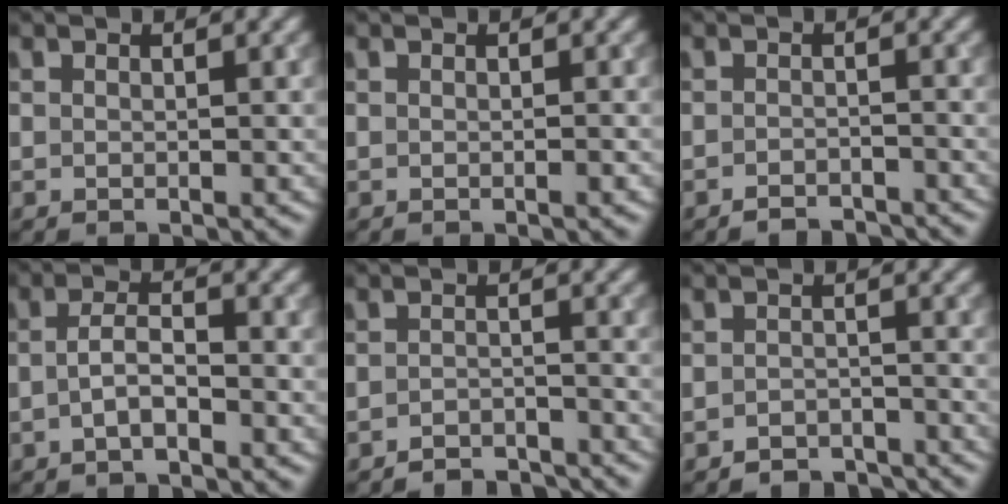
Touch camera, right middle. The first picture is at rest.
{"total": 0.6, "force": [-0.3, 0.0, 0.5], "torque": [-0.006, 0.002, -0.003]}
{"total": 2.6, "force": [-2.4, 0.5, 0.7], "torque": [-0.004, 0.004, -0.036]}
{"total": 2.2, "force": [-0.9, 0.7, 1.9], "torque": [-0.039, 0.005, -0.021]}
{"total": 3.2, "force": [-3.1, 0.6, 0.5], "torque": [-0.003, 0.003, -0.051]}
{"total": 3.0, "force": [-2.8, 0.8, 0.4], "torque": [0.003, 0.004, -0.047]}